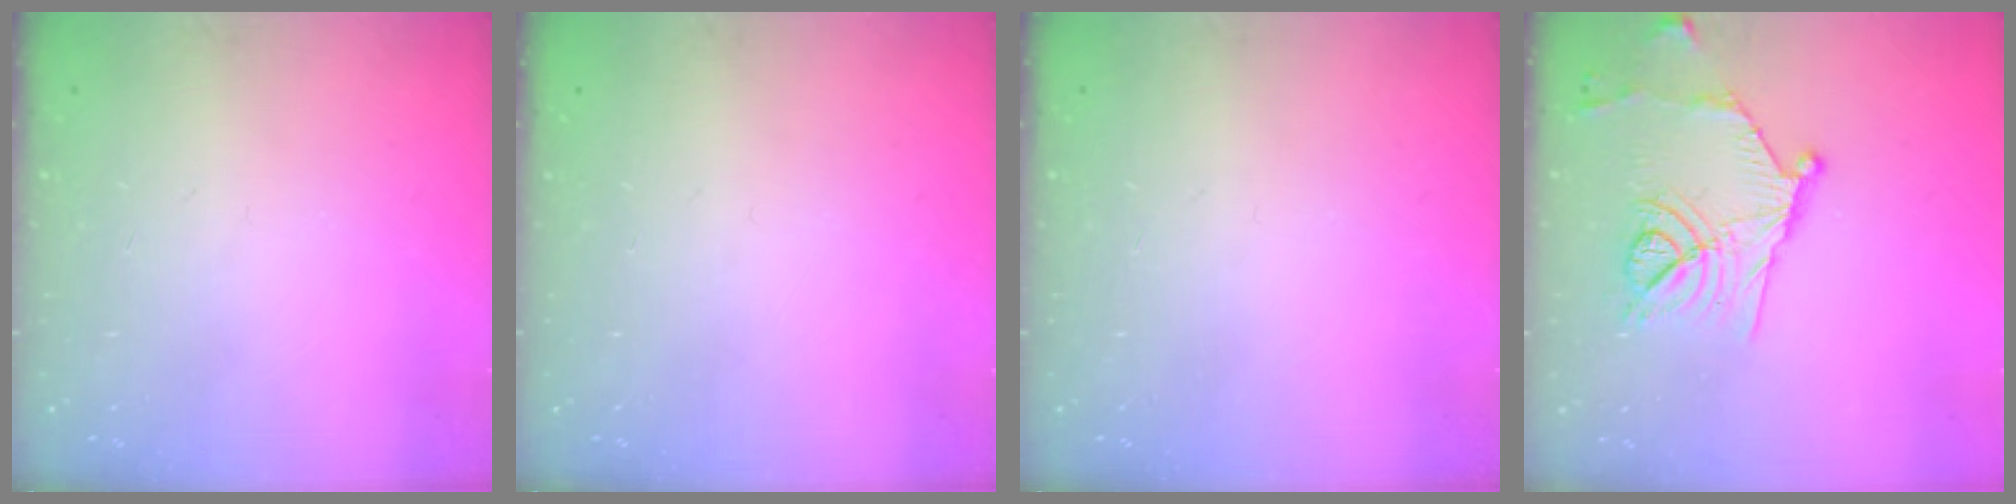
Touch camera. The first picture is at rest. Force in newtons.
{"total": 0.0}
{"total": 0.0}
{"total": 14.8, "press": 14.6, "slide": 2.2}